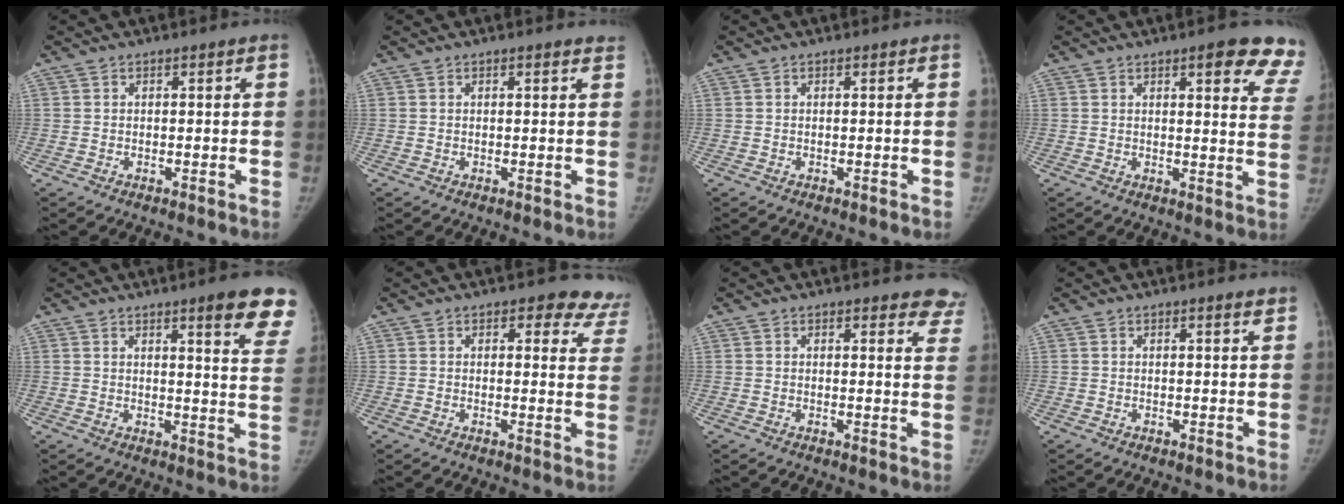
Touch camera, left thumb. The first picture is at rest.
{"total": 1.3, "force": [1.0, 0.3, 0.7], "torque": [0.000, 0.002, 0.011]}
{"total": 0.0}
{"total": 13.2, "force": [8.9, 3.5, 9.1], "torque": [-0.073, -0.037, 0.085]}
{"total": 12.5, "force": [8.5, 1.9, 9.0], "torque": [-0.082, -0.044, 0.089]}
{"total": 9.5, "force": [7.8, 4.6, 3.0], "torque": [0.030, -0.034, 0.057]}
{"total": 8.0, "force": [7.2, 2.6, 2.3], "torque": [0.029, -0.030, 0.051]}
{"total": 1.3, "force": [1.0, 0.1, 0.9], "torque": [-0.009, -0.004, 0.012]}